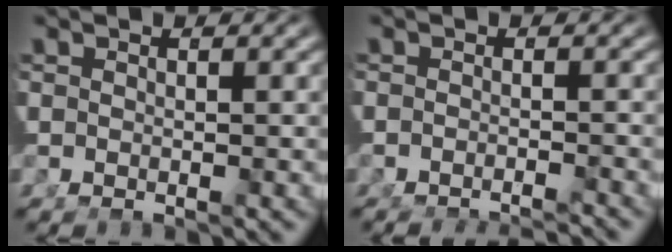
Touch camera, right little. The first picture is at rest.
{"total": 4.9, "force": [-4.8, 0.9, 0.8], "torque": [0.001, -0.008, -0.071]}